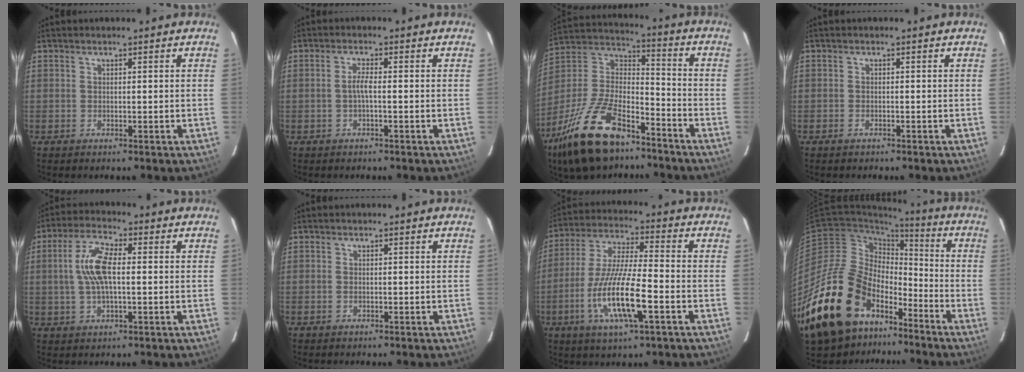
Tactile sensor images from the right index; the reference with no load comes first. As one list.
[{"total": 1.8, "force": [-0.6, 0.0, 1.7], "torque": [-0.034, 0.004, -0.013]}, {"total": 22.2, "force": [-14.4, 9.7, 13.8], "torque": [-0.288, -0.005, -0.255]}, {"total": 0.9, "force": [-0.8, 0.4, 0.1], "torque": [-0.003, 0.001, -0.015]}, {"total": 8.3, "force": [0.5, 3.2, 7.6], "torque": [-0.153, 0.013, 0.011]}, {"total": 0.0}, {"total": 14.5, "force": [-5.3, 2.7, 13.3], "torque": [-0.274, -0.014, -0.099]}, {"total": 27.5, "force": [-16.3, 16.4, 14.9], "torque": [-0.305, 0.006, -0.261]}]